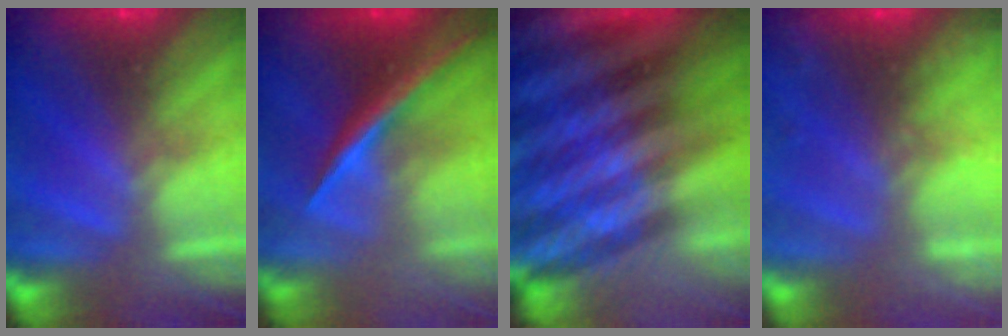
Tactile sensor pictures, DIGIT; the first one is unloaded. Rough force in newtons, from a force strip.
{"total": 1.8}
{"total": 6.4}
{"total": 9.7}